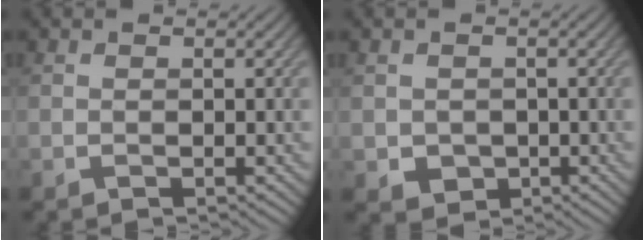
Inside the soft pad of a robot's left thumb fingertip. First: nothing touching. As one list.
[{"total": 2.5, "force": [-0.3, 2.3, 0.9], "torque": [-0.028, -0.013, -0.005]}]